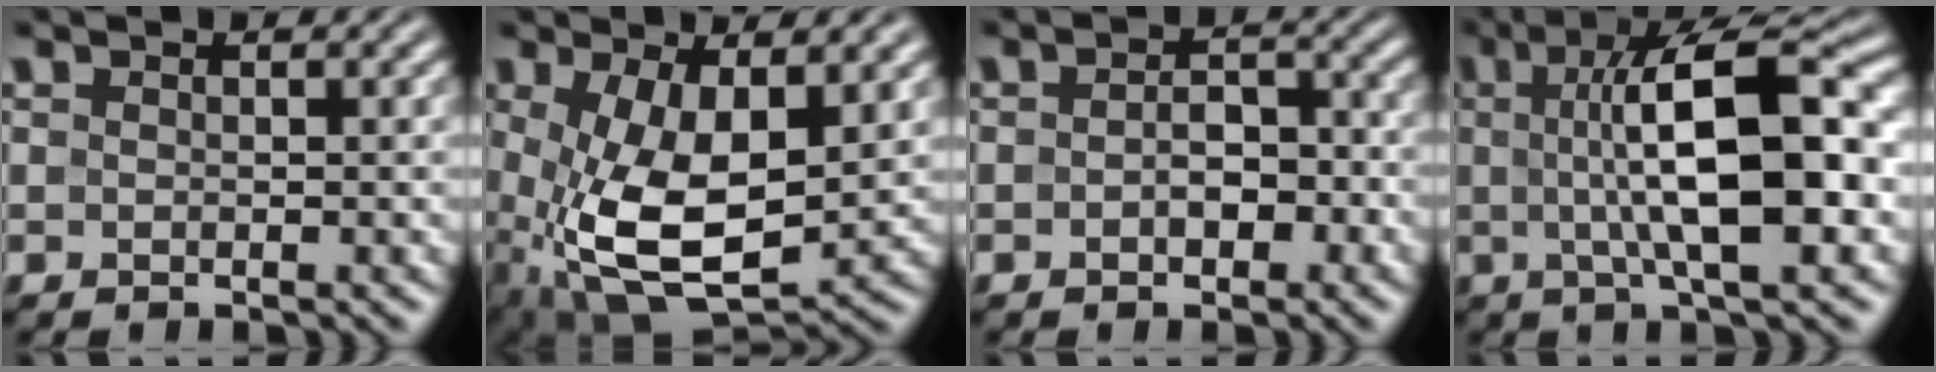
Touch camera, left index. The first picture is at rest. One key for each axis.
{"total": 9.9, "fx": -0.3, "fy": 5.2, "fz": 8.5, "tx": -0.185, "ty": -0.020, "tz": 0.006}
{"total": 2.8, "fx": -0.7, "fy": 1.7, "fz": 2.0, "tx": -0.034, "ty": 0.001, "tz": -0.014}
{"total": 11.4, "fx": 0.8, "fy": 3.3, "fz": 10.9, "tx": -0.155, "ty": 0.015, "tz": 0.005}